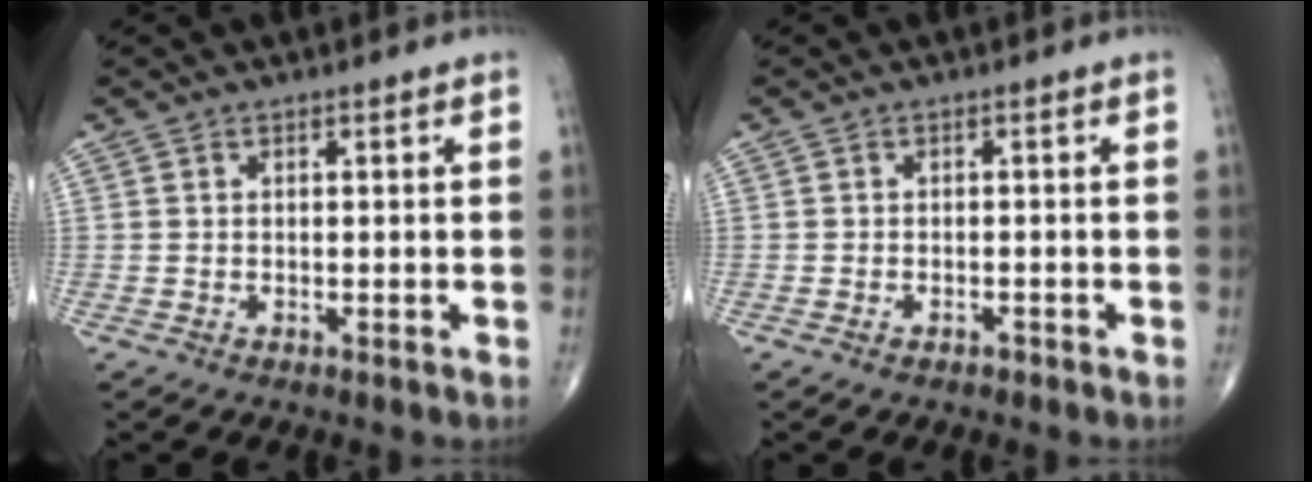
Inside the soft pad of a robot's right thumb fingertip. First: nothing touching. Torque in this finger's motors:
{"motor_torque": [-0.10, 0.01, 0.05, 0.06, 0.01]}